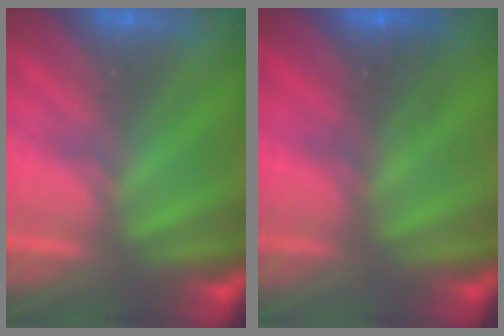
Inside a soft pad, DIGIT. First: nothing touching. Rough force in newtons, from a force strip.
{"total": 2.7}